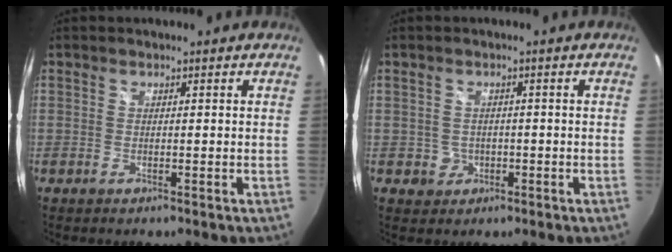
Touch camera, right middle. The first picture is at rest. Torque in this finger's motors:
{"motor_torque": [-0.21, -0.04, -0.01, -0.01]}